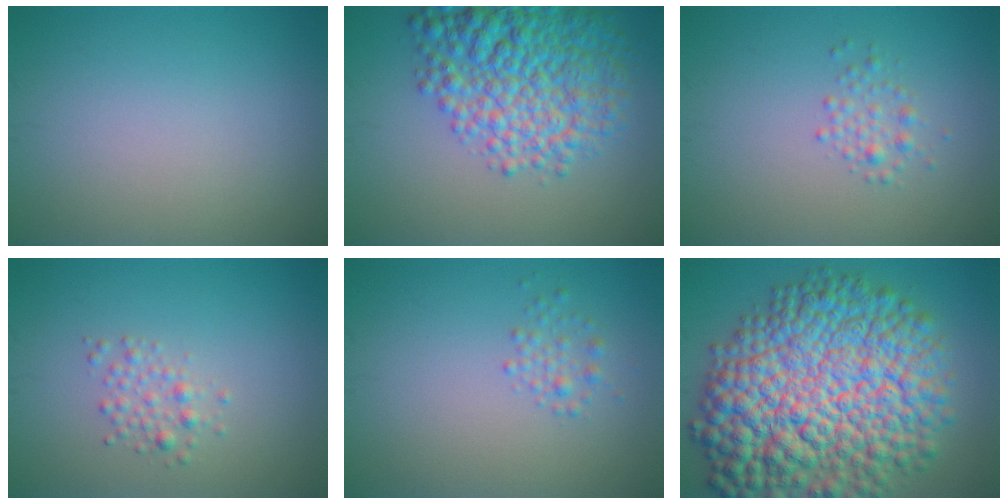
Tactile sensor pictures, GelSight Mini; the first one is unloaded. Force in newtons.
{"total": 8.9, "press": 8.9, "slide": 0.3}
{"total": 2.2, "press": 2.2, "slide": 0.0}
{"total": 1.7, "press": 1.7, "slide": 0.0}
{"total": 1.4, "press": 1.4, "slide": 0.1}
{"total": 17.0, "press": 17.0, "slide": 0.3}